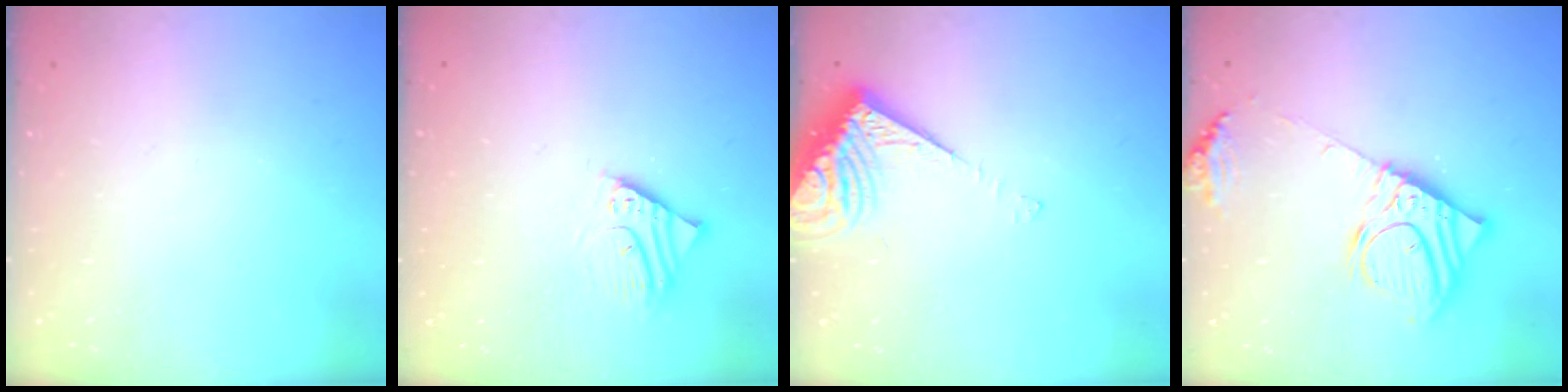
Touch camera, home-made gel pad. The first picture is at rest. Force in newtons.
{"total": 3.8, "press": 3.8, "slide": 0.3}
{"total": 7.9, "press": 7.9, "slide": 1.0}
{"total": 15.9, "press": 15.6, "slide": 3.1}